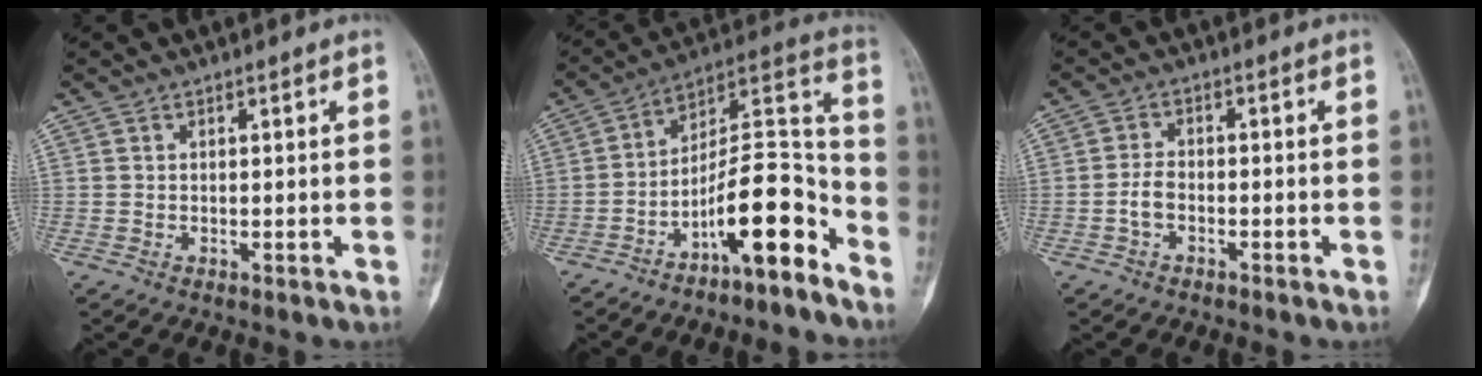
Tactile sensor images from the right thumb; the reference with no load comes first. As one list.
[{"total": 14.8, "force": [-8.8, 4.4, 11.1], "torque": [-0.165, 0.106, -0.147]}, {"total": 2.9, "force": [-1.3, 1.7, 2.0], "torque": [-0.040, 0.014, -0.028]}]